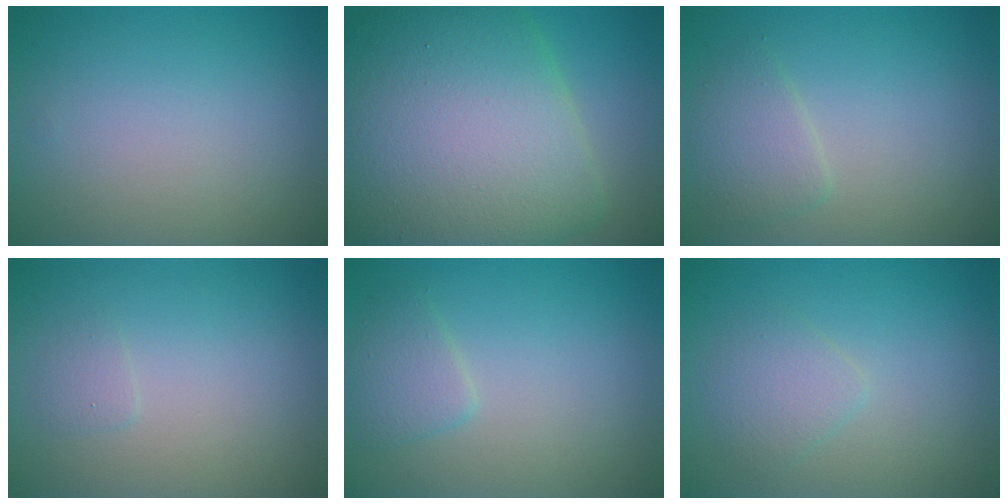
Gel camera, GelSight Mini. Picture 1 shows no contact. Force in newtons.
{"total": 14.8, "press": 14.8, "slide": 0.4}
{"total": 2.3, "press": 2.3, "slide": 0.1}
{"total": 0.7, "press": 0.7, "slide": 0.1}
{"total": 1.9, "press": 1.9, "slide": 0.1}
{"total": 2.0, "press": 1.9, "slide": 0.1}